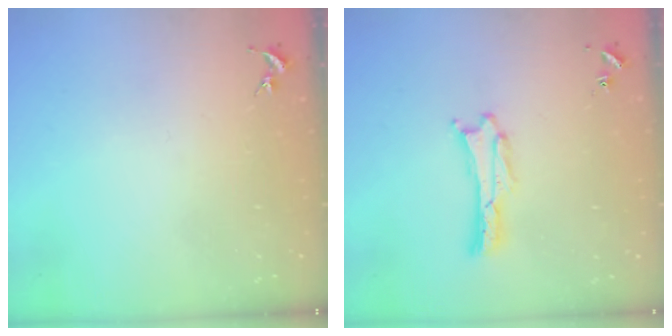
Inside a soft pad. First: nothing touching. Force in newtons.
{"total": 1.1, "press": 1.1, "slide": 0.0}